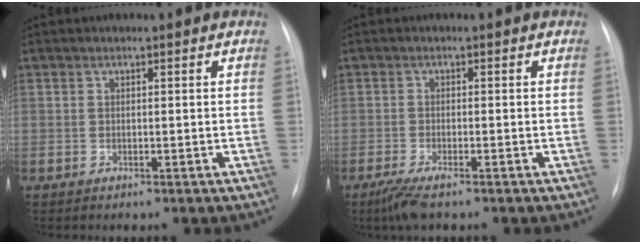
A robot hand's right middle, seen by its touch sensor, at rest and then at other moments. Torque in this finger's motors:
{"motor_torque": [0.50, -0.49, 0.25, 0.05]}